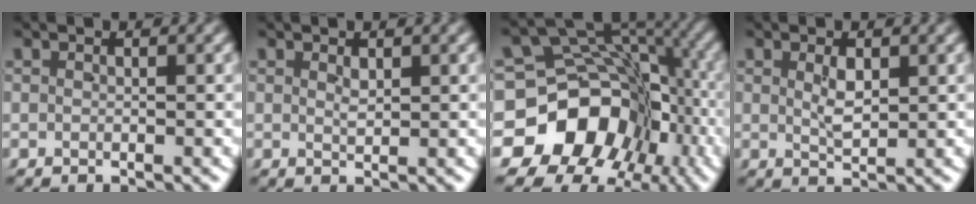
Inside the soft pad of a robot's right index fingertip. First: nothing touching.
{"total": 0.8, "force": [0.5, 0.3, 0.6], "torque": [-0.011, -0.003, 0.011]}
{"total": 20.5, "force": [-4.5, 16.5, 11.3], "torque": [-0.209, -0.059, -0.061]}
{"total": 1.9, "force": [0.6, 0.7, 1.7], "torque": [-0.030, -0.003, 0.014]}